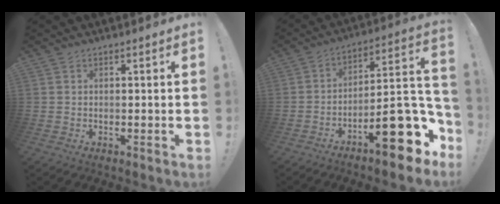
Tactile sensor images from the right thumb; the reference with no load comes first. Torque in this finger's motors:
{"motor_torque": [2.39, 2.41, 1.36, -1.41, 0.45]}